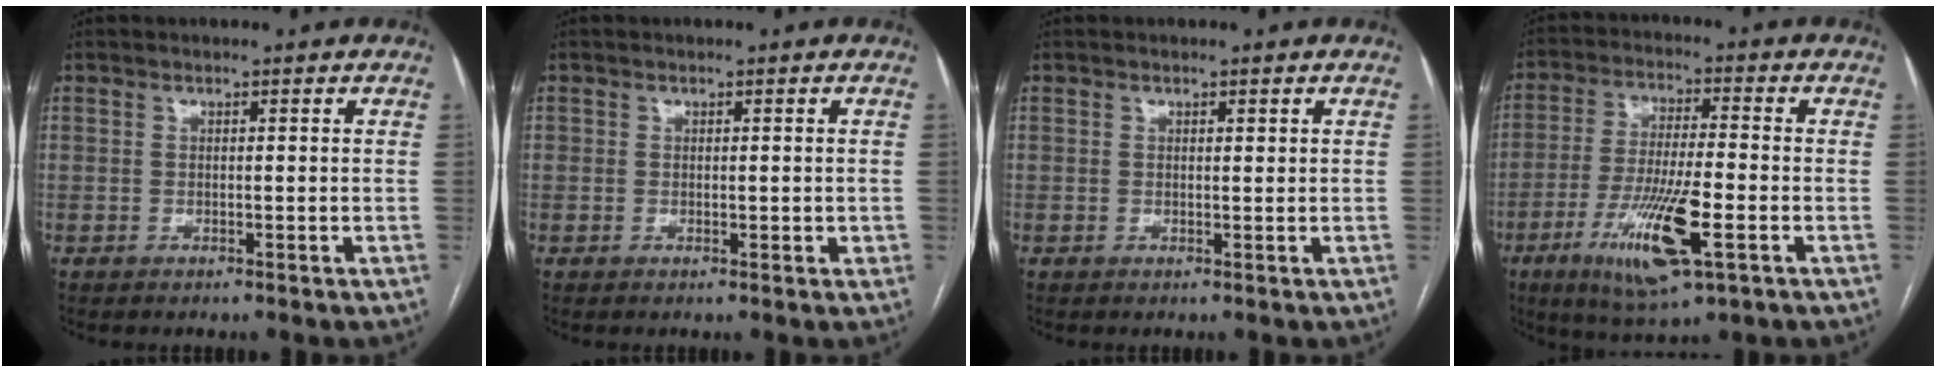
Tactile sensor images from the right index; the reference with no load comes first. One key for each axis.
{"total": 1.6, "fx": -0.1, "fy": 1.0, "fz": 1.2, "tx": -0.015, "ty": 0.004, "tz": 0.001}
{"total": 0.6, "fx": 0.3, "fy": 0.2, "fz": 0.5, "tx": -0.009, "ty": -0.001, "tz": 0.005}
{"total": 13.4, "fx": -5.3, "fy": 2.0, "fz": 12.1, "tx": -0.235, "ty": -0.023, "tz": -0.089}